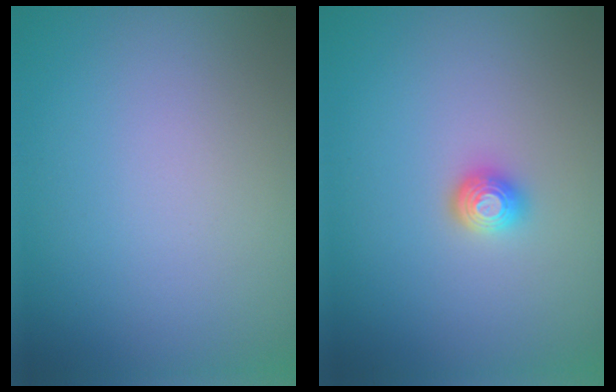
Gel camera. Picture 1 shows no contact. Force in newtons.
{"total": 1.5, "press": 1.3, "slide": 0.8}